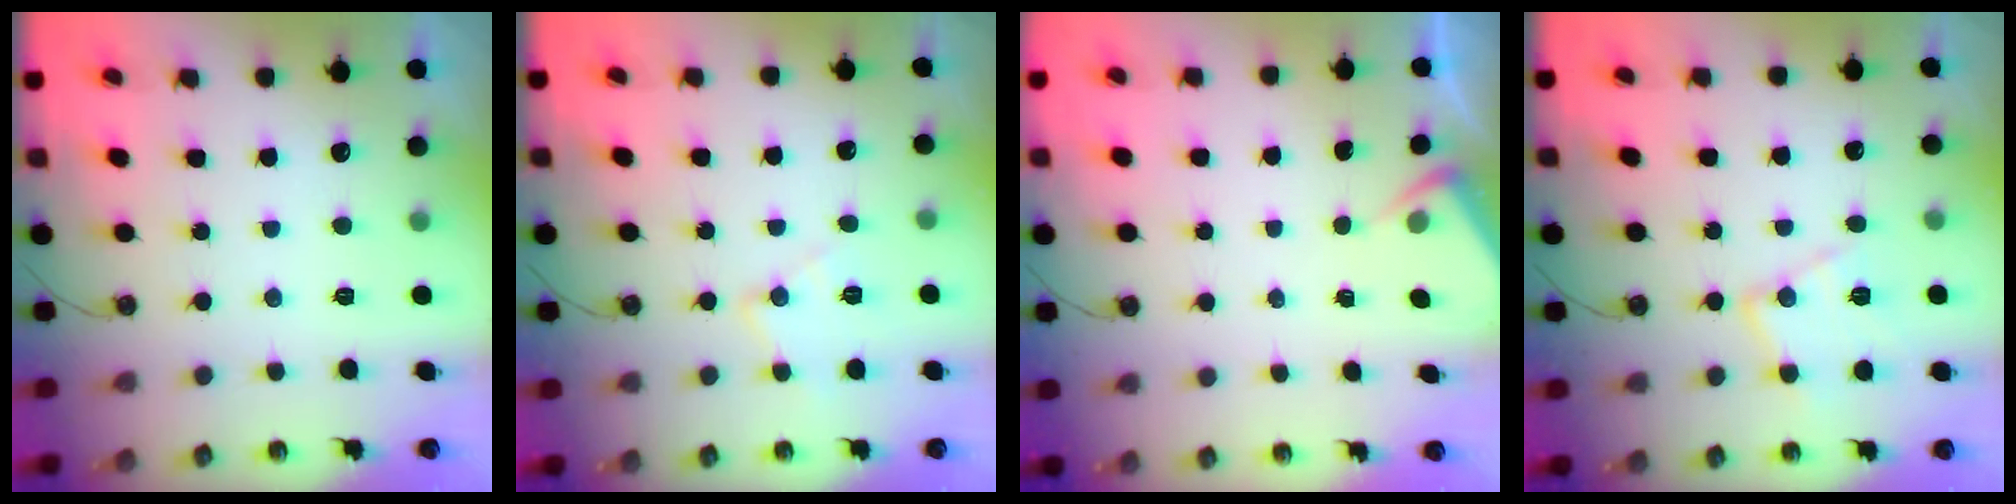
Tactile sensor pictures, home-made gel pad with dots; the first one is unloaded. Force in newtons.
{"total": 8.8, "press": 8.8, "slide": 0.7}
{"total": 2.8, "press": 2.8, "slide": 0.5}
{"total": 12.5, "press": 12.5, "slide": 0.9}